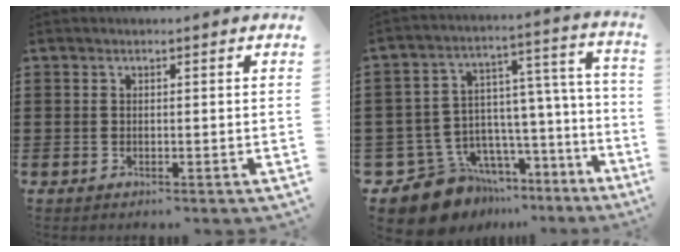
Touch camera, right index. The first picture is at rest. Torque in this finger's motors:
{"motor_torque": [0.53, -0.20, 0.23, 0.05]}